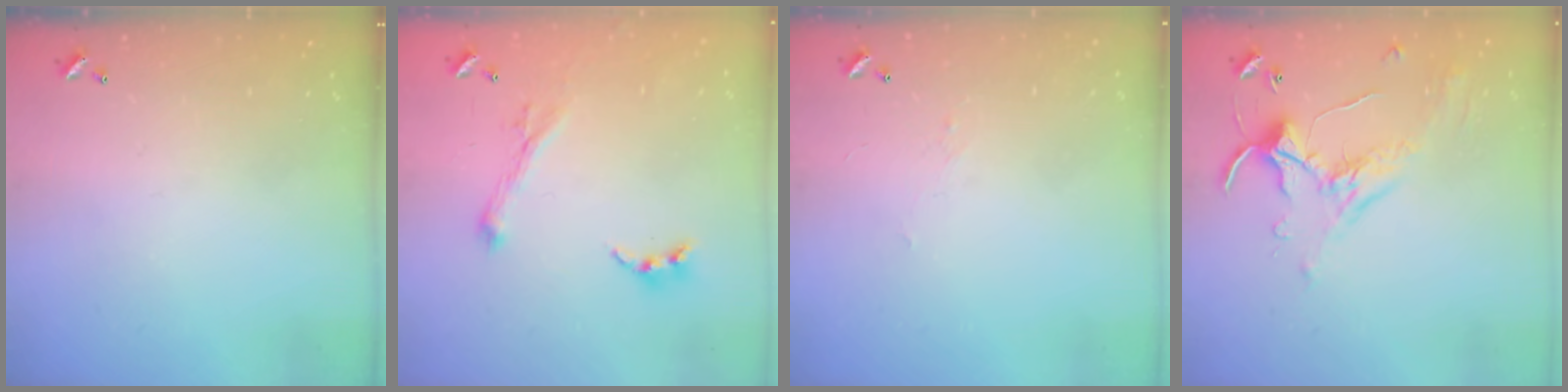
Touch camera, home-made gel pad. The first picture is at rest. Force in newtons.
{"total": 1.1, "press": 0.6, "slide": 0.9}
{"total": 2.2, "press": 2.0, "slide": 0.8}
{"total": 1.2, "press": 0.6, "slide": 1.1}